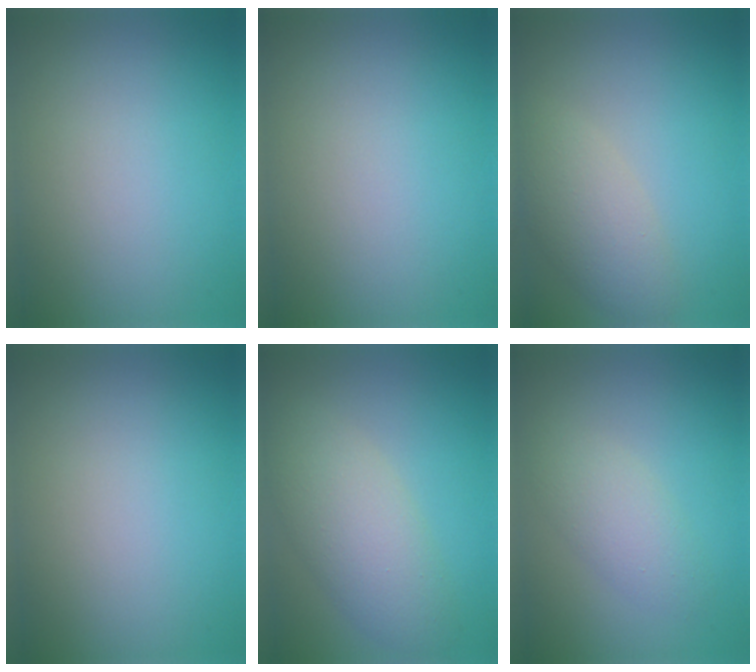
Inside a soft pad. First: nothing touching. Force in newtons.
{"total": 0.0}
{"total": 3.9, "press": 3.9, "slide": 0.1}
{"total": 0.0}
{"total": 5.4, "press": 5.4, "slide": 0.1}
{"total": 2.8, "press": 2.8, "slide": 0.2}